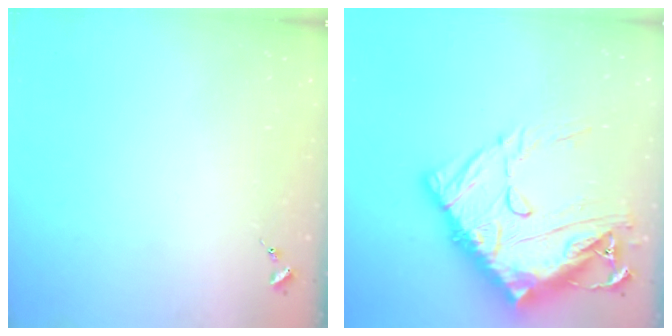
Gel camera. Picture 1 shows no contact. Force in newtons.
{"total": 27.3, "press": 27.2, "slide": 2.8}